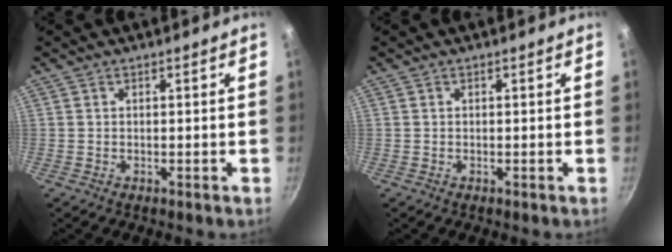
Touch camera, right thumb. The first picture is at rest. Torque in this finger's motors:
{"motor_torque": [-0.11, -0.19, -0.08, 0.39, 0.02]}